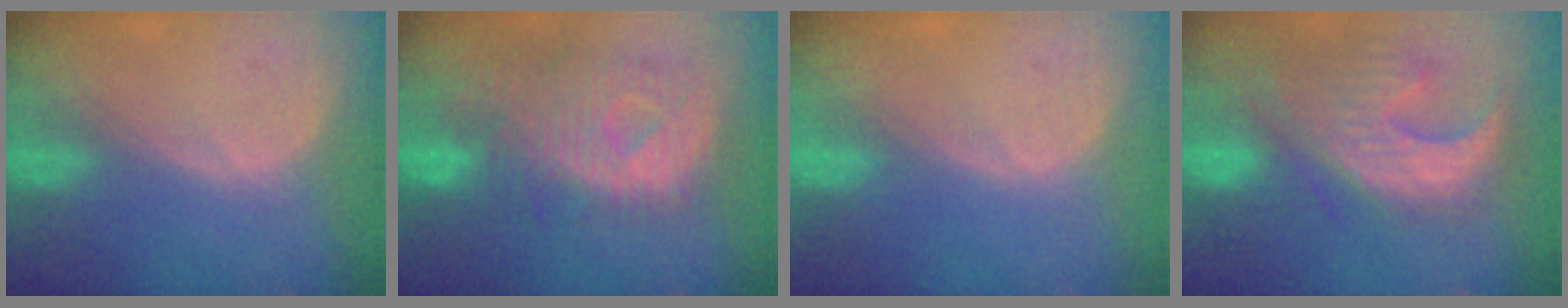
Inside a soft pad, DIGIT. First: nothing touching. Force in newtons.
{"total": 11.7, "press": 10.1, "slide": 5.9}
{"total": 0.0}
{"total": 12.8, "press": 11.2, "slide": 6.3}